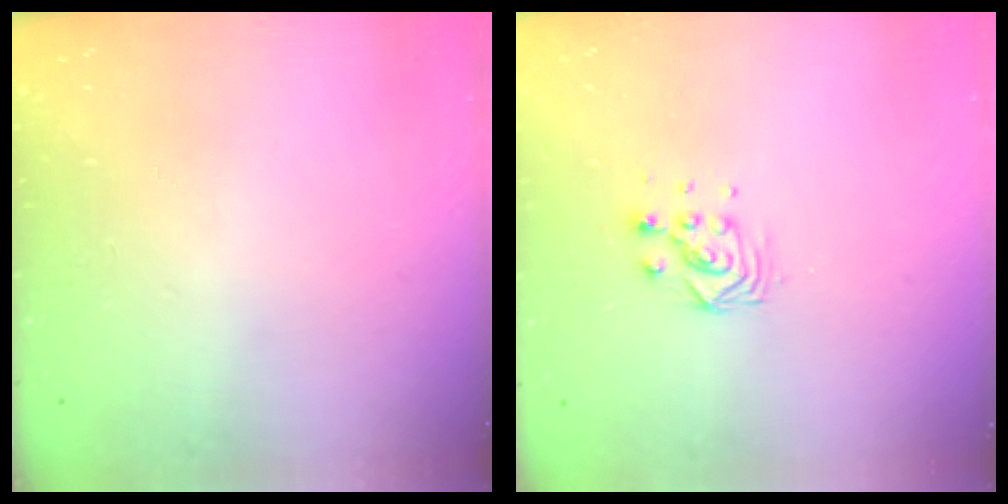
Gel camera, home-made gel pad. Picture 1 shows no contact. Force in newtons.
{"total": 4.3, "press": 4.2, "slide": 0.3}